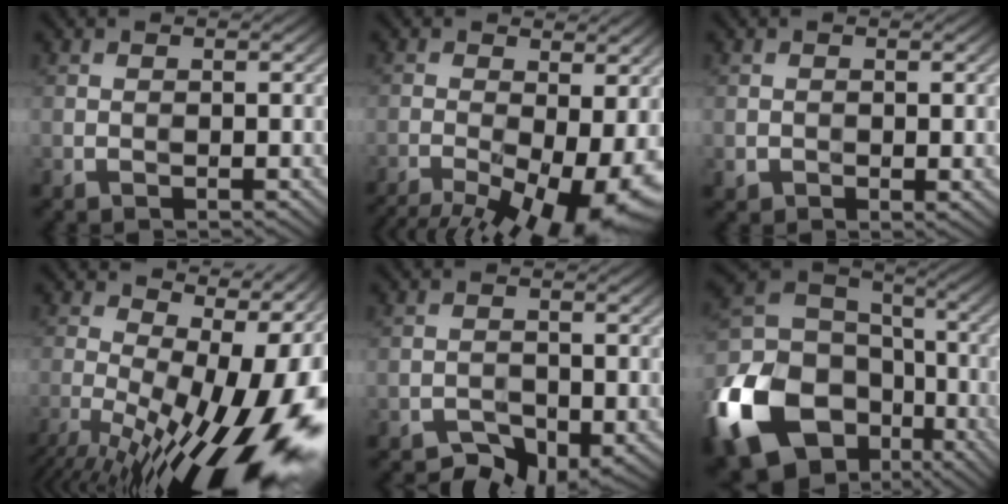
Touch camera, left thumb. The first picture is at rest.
{"total": 13.8, "force": [-6.5, 5.3, 11.0], "torque": [-0.189, -0.018, -0.083]}
{"total": 1.4, "force": [-0.3, 1.0, 0.9], "torque": [-0.011, -0.007, 0.000]}
{"total": 18.1, "force": [-4.5, 7.4, 15.9], "torque": [-0.188, 0.030, -0.062]}
{"total": 3.5, "force": [-2.9, 1.4, 1.5], "torque": [-0.012, 0.002, -0.044]}
{"total": 18.9, "force": [-8.4, 13.7, 9.9], "torque": [-0.269, -0.035, -0.160]}